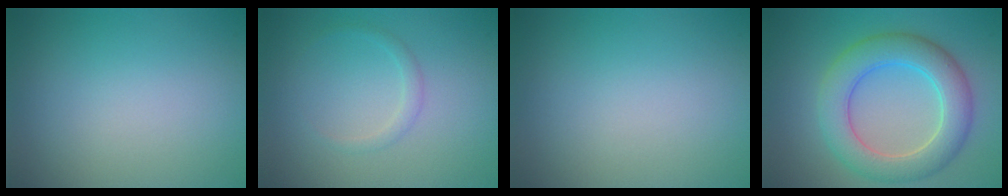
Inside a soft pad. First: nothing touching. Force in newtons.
{"total": 1.0, "press": 1.0, "slide": 0.1}
{"total": 0.0}
{"total": 6.4, "press": 6.4, "slide": 0.4}